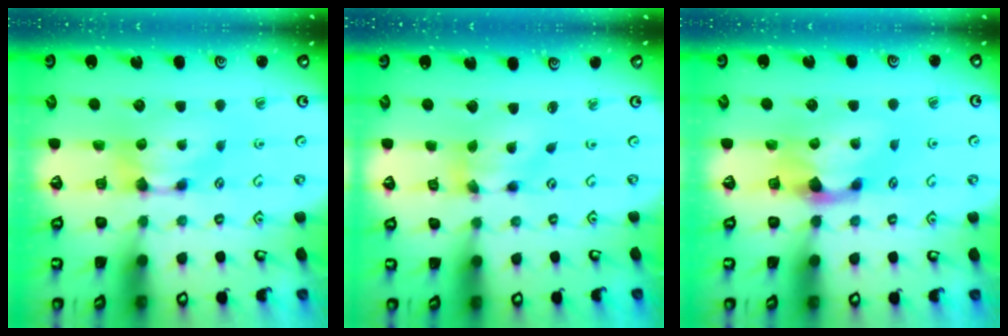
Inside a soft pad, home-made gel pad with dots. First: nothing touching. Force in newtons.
{"total": 4.9, "press": 4.5, "slide": 1.9}
{"total": 1.9, "press": 1.4, "slide": 1.3}